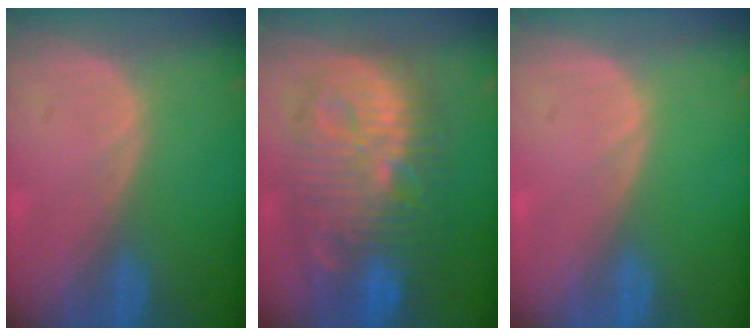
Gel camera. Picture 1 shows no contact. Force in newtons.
{"total": 13.3, "press": 13.2, "slide": 1.3}
{"total": 0.0}